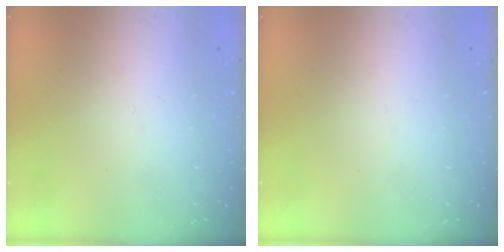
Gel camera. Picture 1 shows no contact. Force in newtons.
{"total": 0.0}